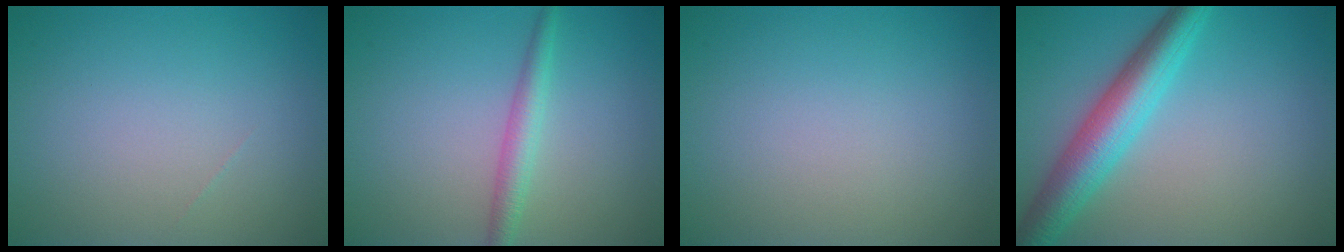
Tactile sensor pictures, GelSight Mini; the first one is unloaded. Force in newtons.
{"total": 2.2, "press": 2.2, "slide": 0.1}
{"total": 0.0}
{"total": 5.9, "press": 5.9, "slide": 0.2}